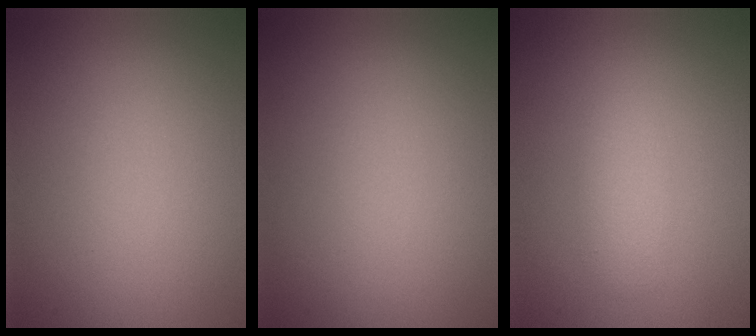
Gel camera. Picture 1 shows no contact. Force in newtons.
{"total": 0.0}
{"total": 1.7, "press": 1.7, "slide": 0.1}